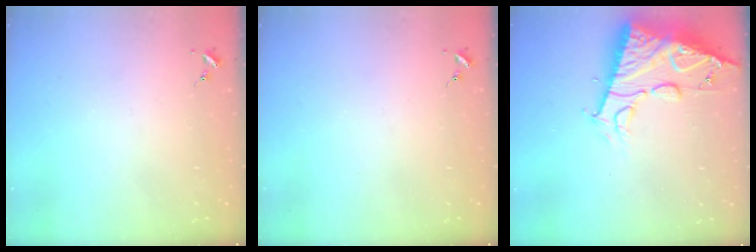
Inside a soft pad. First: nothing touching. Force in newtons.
{"total": 0.0}
{"total": 17.2, "press": 17.1, "slide": 1.6}